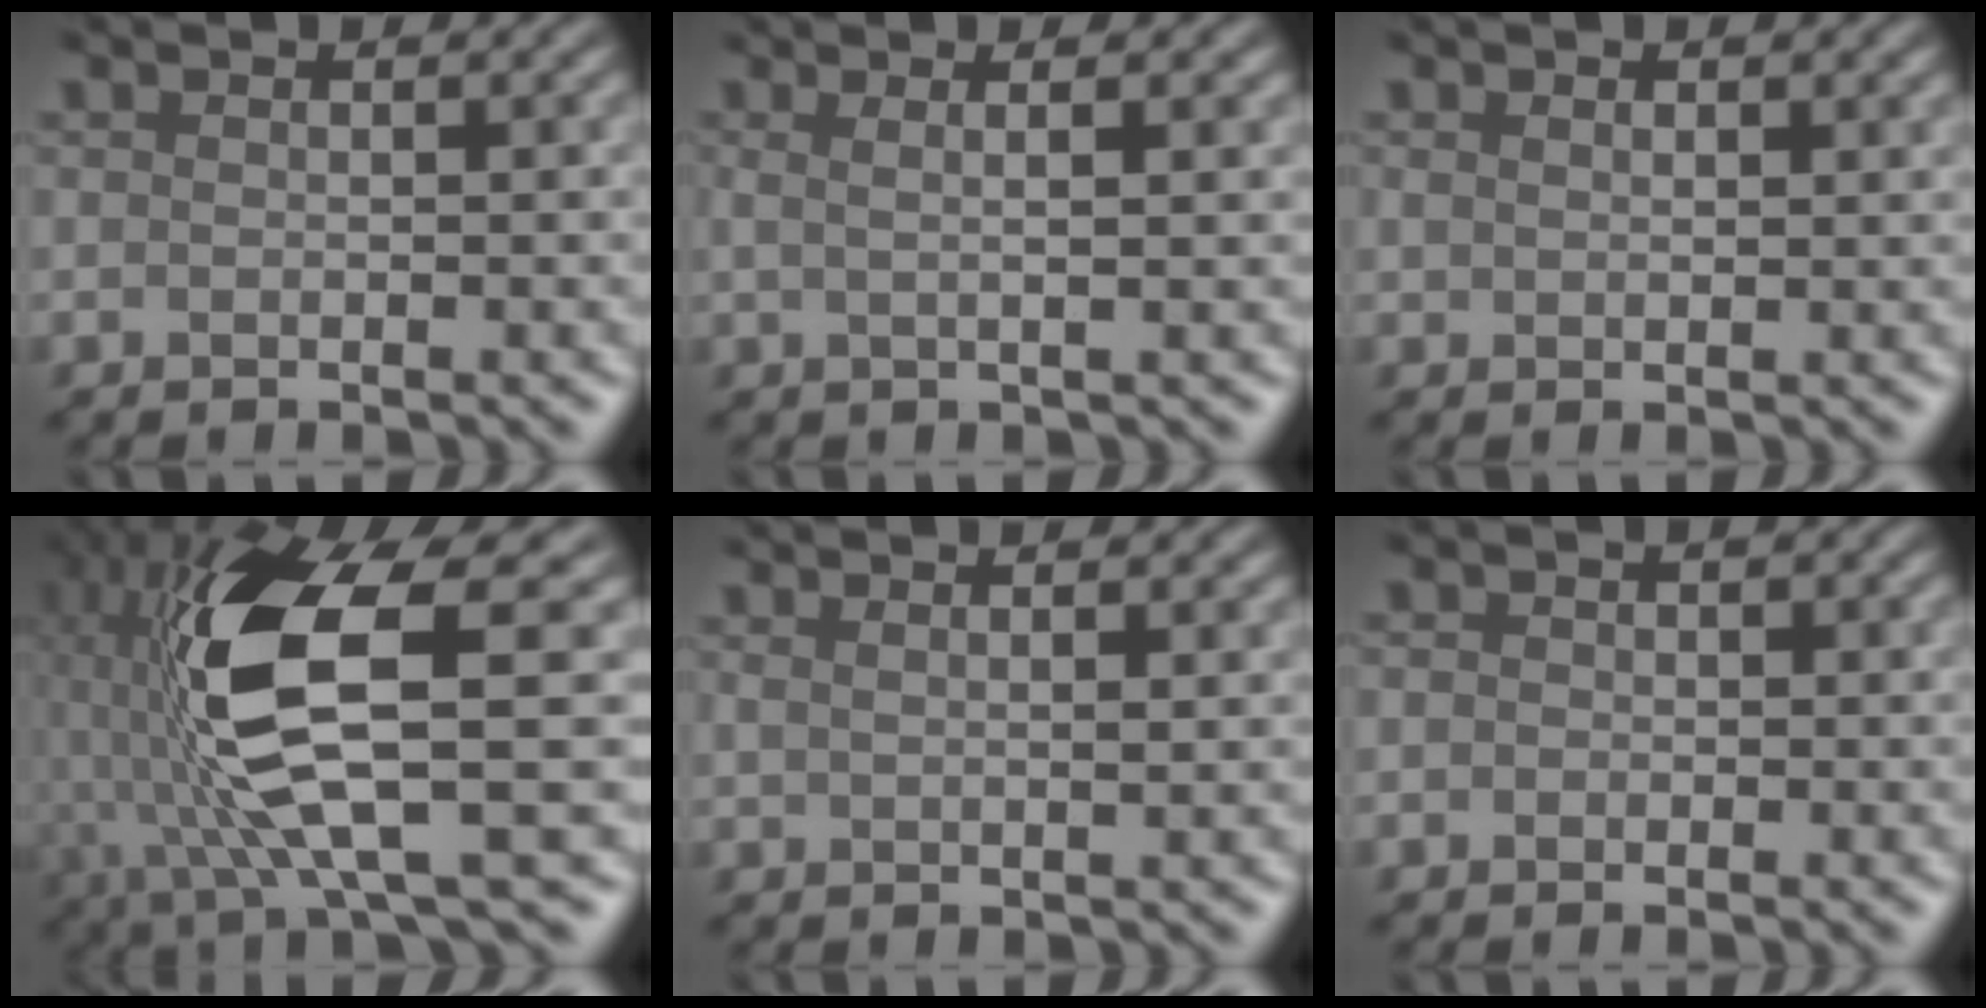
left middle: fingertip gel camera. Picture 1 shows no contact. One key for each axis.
{"total": 1.8, "fx": 1.3, "fy": 0.5, "fz": 1.2, "tx": 0.000, "ty": -0.015, "tz": 0.007}
{"total": 1.1, "fx": 1.0, "fy": 0.5, "fz": -0.1, "tx": 0.015, "ty": 0.002, "tz": 0.006}
{"total": 12.2, "fx": 1.9, "fy": 4.0, "fz": 11.3, "tx": -0.239, "ty": -0.016, "tz": 0.039}
{"total": 1.5, "fx": 1.3, "fy": 0.4, "fz": 0.4, "tx": 0.017, "ty": -0.008, "tz": 0.008}
{"total": 0.7, "fx": 0.0, "fy": 0.3, "fz": -0.6, "tx": 0.011, "ty": -0.001, "tz": -0.004}